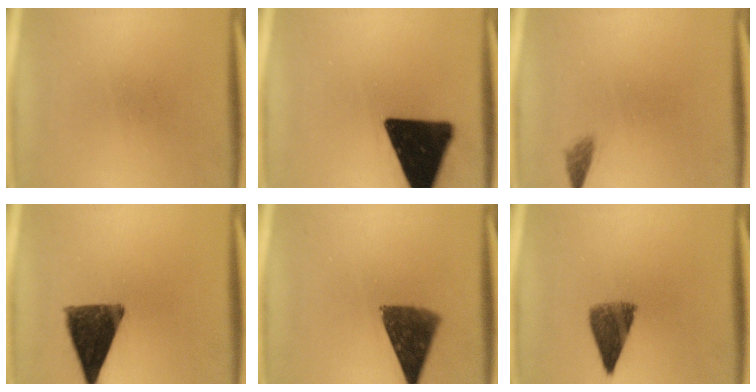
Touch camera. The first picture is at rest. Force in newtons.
{"total": 20.1}
{"total": 1.3}
{"total": 11.7}
{"total": 9.9}
{"total": 6.7}